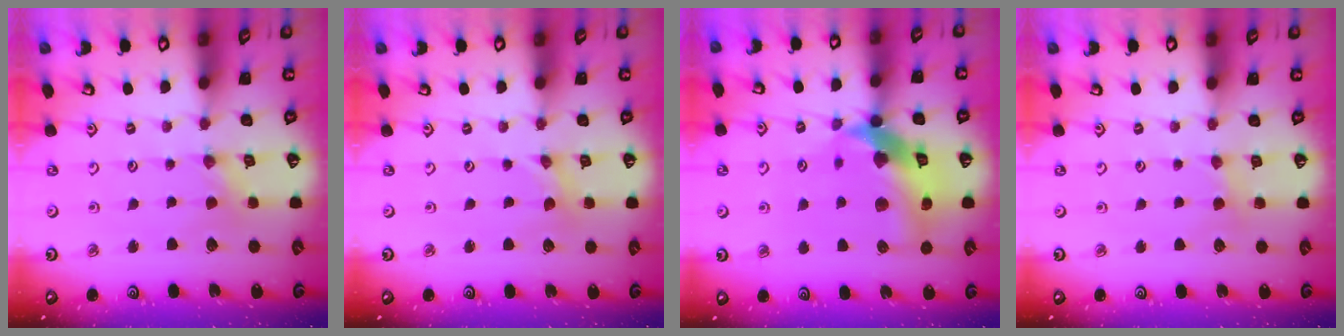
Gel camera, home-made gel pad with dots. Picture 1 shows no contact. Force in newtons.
{"total": 0.0}
{"total": 19.5, "press": 19.3, "slide": 2.8}
{"total": 2.2, "press": 2.2, "slide": 0.4}